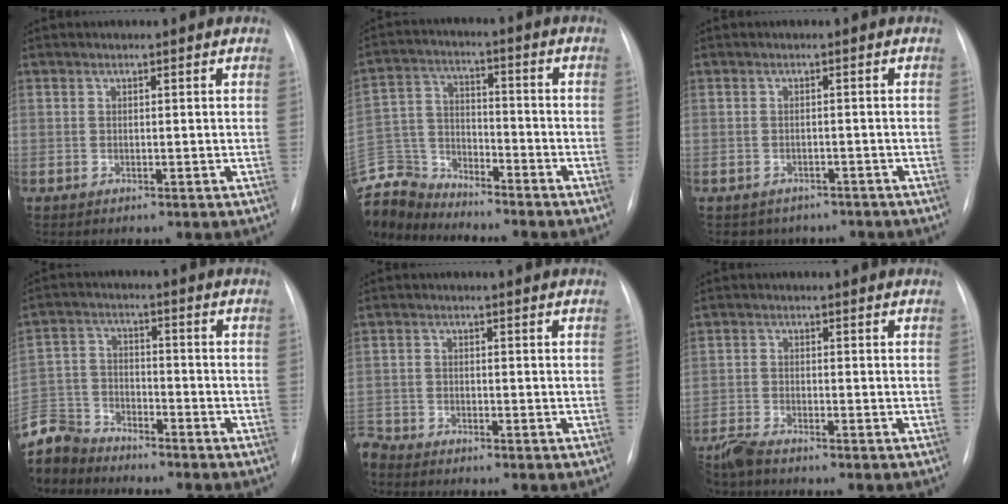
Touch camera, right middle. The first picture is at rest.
{"total": 12.4, "force": [-12.1, 2.3, 1.6], "torque": [-0.038, 0.019, -0.233]}
{"total": 4.8, "force": [-3.9, 2.7, 0.1], "torque": [0.005, 0.013, -0.046]}
{"total": 12.7, "force": [-11.5, 4.8, 2.2], "torque": [-0.070, 0.014, -0.219]}
{"total": 4.2, "force": [-4.0, 1.1, 0.5], "torque": [-0.006, -0.012, -0.078]}
{"total": 3.4, "force": [-3.2, 0.1, 1.2], "torque": [-0.027, -0.014, -0.065]}